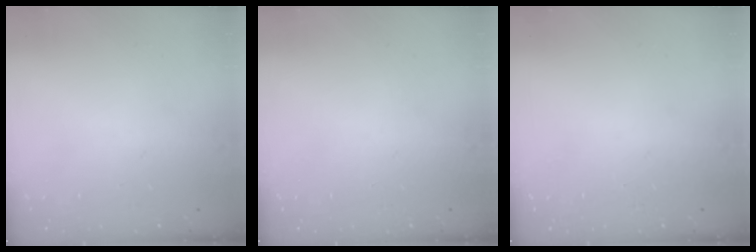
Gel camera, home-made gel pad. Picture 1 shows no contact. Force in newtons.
{"total": 0.0}
{"total": 0.0}